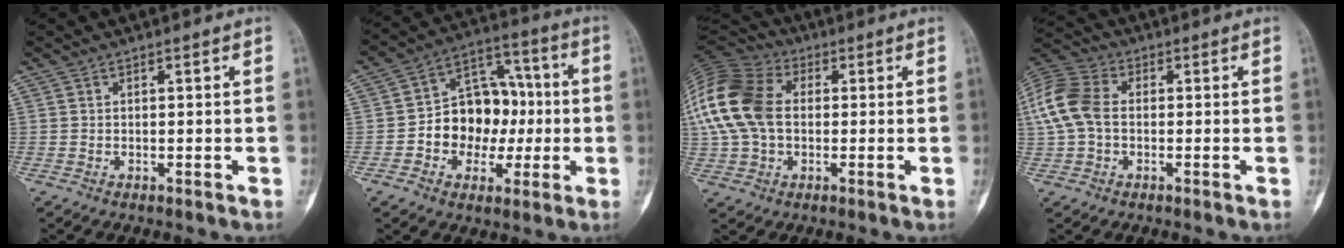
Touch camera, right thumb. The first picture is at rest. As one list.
[{"total": 14.7, "force": [-1.4, 11.2, 9.4], "torque": [-0.090, 0.043, -0.025]}, {"total": 18.7, "force": [1.5, 13.1, 13.2], "torque": [-0.290, 0.022, 0.021]}, {"total": 11.4, "force": [0.3, 8.1, 8.1], "torque": [-0.178, 0.028, -0.002]}]